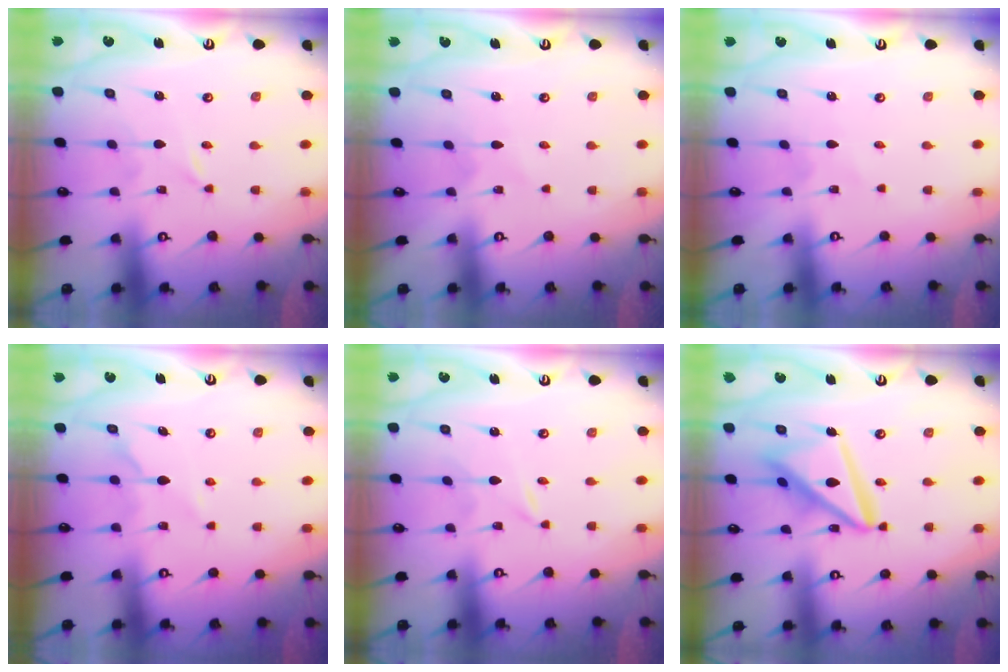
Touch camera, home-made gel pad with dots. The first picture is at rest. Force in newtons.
{"total": 5.0, "press": 4.9, "slide": 0.5}
{"total": 1.1, "press": 1.1, "slide": 0.1}
{"total": 5.0, "press": 5.0, "slide": 0.4}
{"total": 0.0}
{"total": 15.9, "press": 15.8, "slide": 1.8}